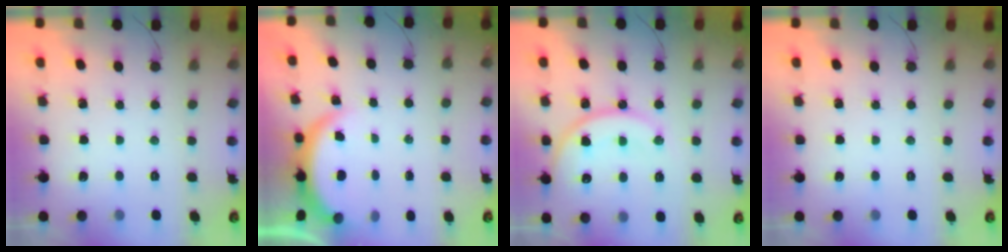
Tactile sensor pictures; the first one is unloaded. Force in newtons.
{"total": 3.9, "press": 3.9, "slide": 0.2}
{"total": 13.9, "press": 13.8, "slide": 0.8}
{"total": 0.0}